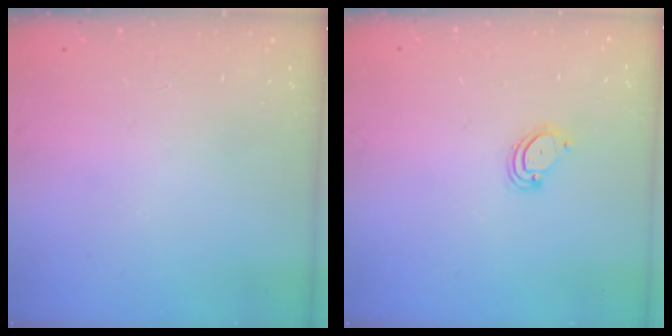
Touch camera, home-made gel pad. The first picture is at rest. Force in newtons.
{"total": 4.0, "press": 4.0, "slide": 0.3}